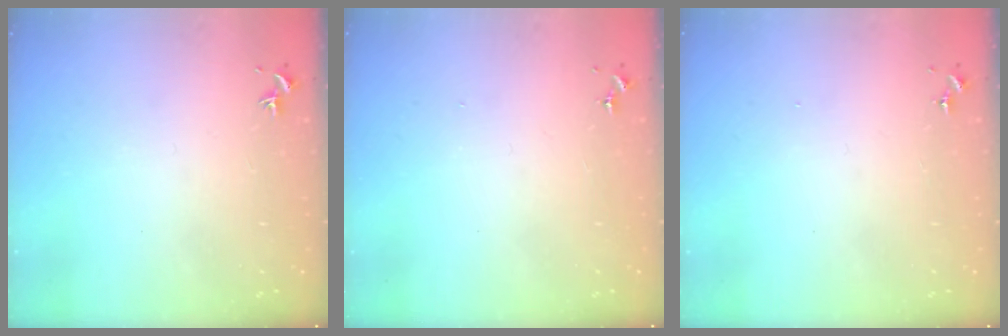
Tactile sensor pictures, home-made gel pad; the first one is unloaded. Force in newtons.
{"total": 0.0}
{"total": 0.0}